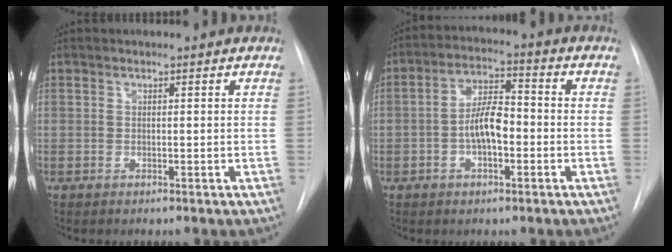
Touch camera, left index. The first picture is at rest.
{"total": 7.0, "force": [-1.6, 2.7, 6.3], "torque": [-0.126, 0.017, -0.031]}